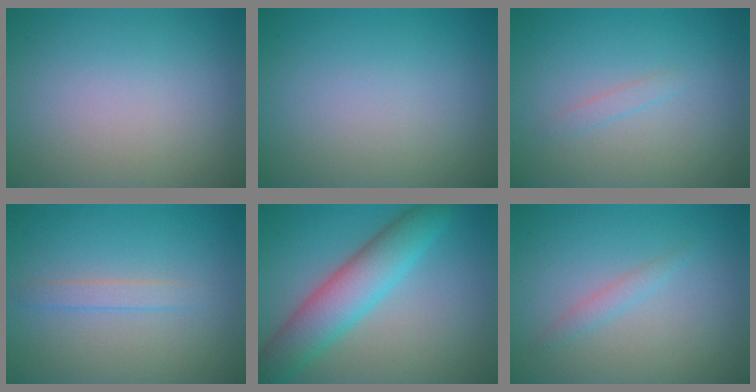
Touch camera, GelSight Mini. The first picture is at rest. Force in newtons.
{"total": 0.0}
{"total": 0.8, "press": 0.8, "slide": 0.1}
{"total": 1.3, "press": 1.3, "slide": 0.0}
{"total": 6.3, "press": 6.3, "slide": 0.1}
{"total": 1.2, "press": 1.2, "slide": 0.1}